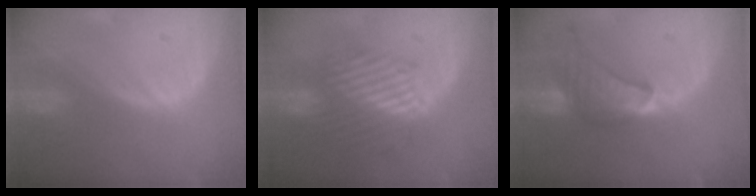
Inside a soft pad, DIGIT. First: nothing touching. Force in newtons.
{"total": 9.5, "press": 8.1, "slide": 4.8}
{"total": 8.6, "press": 8.3, "slide": 2.1}